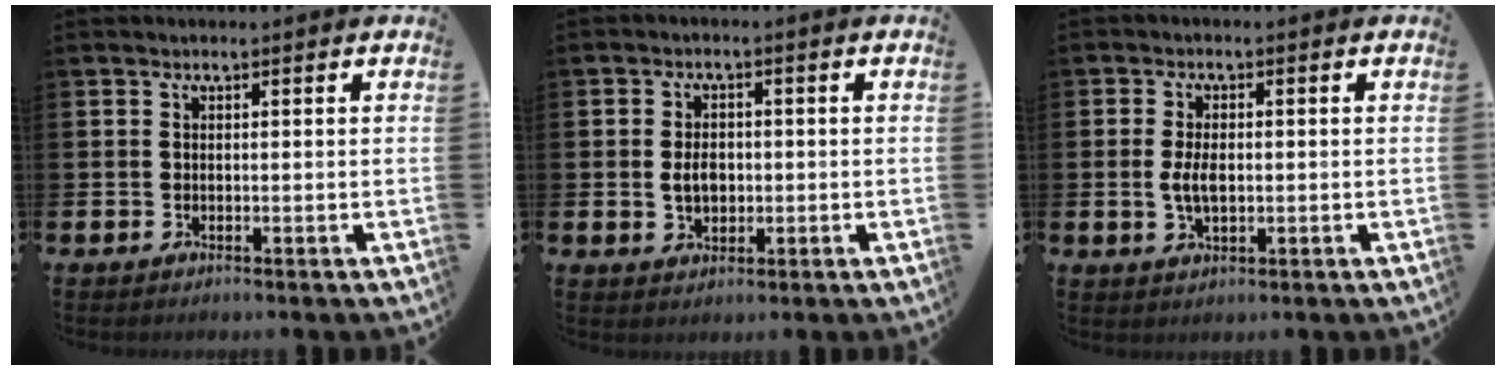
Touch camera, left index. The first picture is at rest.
{"total": 3.3, "force": [0.0, 2.3, 2.3], "torque": [-0.025, -0.001, -0.007]}
{"total": 3.6, "force": [0.0, 1.8, 3.0], "torque": [-0.052, -0.002, -0.008]}